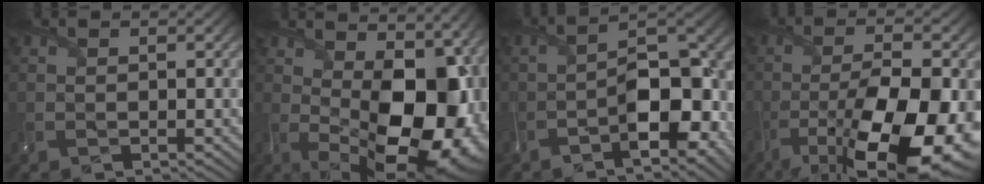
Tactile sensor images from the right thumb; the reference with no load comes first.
{"total": 17.9, "force": [1.0, 9.9, 14.9], "torque": [-0.194, -0.021, 0.047]}
{"total": 10.8, "force": [-4.7, 4.5, 8.7], "torque": [-0.131, -0.003, -0.081]}
{"total": 16.2, "force": [-7.2, 5.8, 13.2], "torque": [-0.228, -0.015, -0.110]}